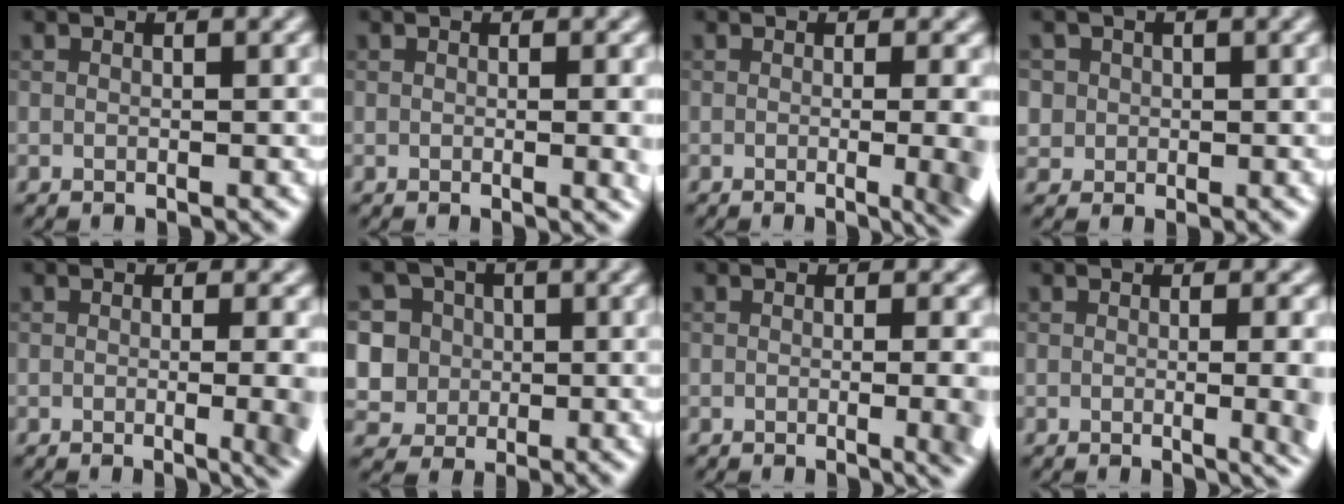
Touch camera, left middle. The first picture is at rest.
{"total": 2.1, "force": [-0.1, 0.6, 2.0], "torque": [-0.021, -0.005, -0.002]}
{"total": 7.8, "force": [-0.5, 4.0, 6.7], "torque": [-0.018, 0.003, -0.010]}
{"total": 2.5, "force": [0.7, 2.3, 0.6], "torque": [-0.007, 0.006, 0.019]}
{"total": 7.2, "force": [-0.5, 3.6, 6.2], "torque": [-0.023, 0.000, -0.008]}
{"total": 8.0, "force": [2.1, 7.2, 2.7], "torque": [-0.063, 0.035, 0.018]}
{"total": 5.2, "force": [-0.4, 2.4, 4.6], "torque": [-0.025, -0.003, -0.007]}
{"total": 6.7, "force": [-0.3, 3.2, 5.9], "torque": [-0.030, -0.005, -0.003]}